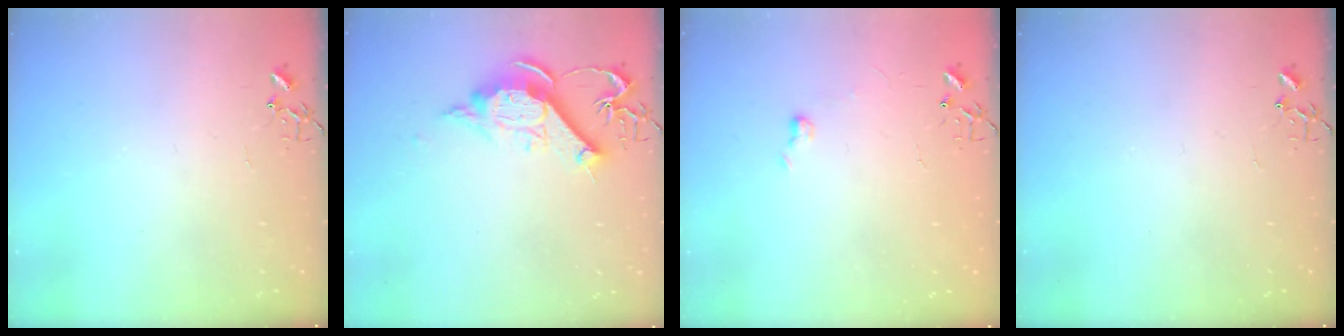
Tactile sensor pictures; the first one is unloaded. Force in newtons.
{"total": 13.3, "press": 13.3, "slide": 1.1}
{"total": 4.7, "press": 4.7, "slide": 0.6}
{"total": 0.0}